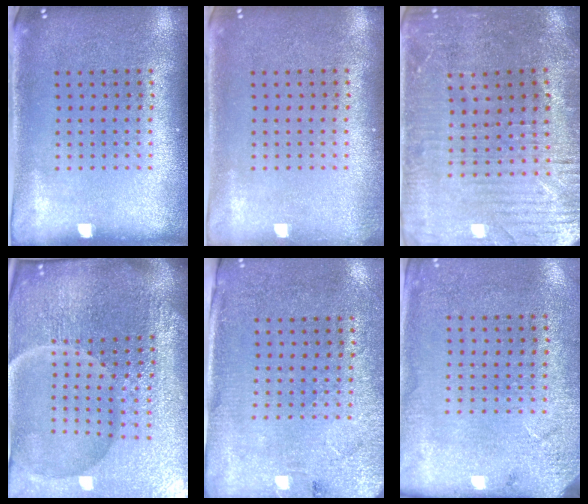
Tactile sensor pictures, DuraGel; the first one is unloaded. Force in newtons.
{"total": 0.6, "press": 0.6, "slide": 0.1}
{"total": 1.8, "press": 1.8, "slide": 0.5}
{"total": 7.2, "press": 6.4, "slide": 3.4}
{"total": 2.7, "press": 2.3, "slide": 1.4}
{"total": 2.7, "press": 2.3, "slide": 1.3}